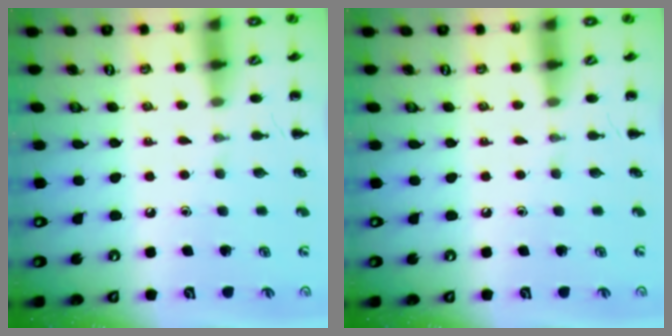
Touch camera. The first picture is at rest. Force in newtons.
{"total": 0.0}